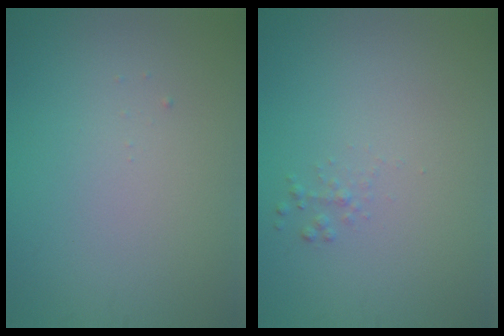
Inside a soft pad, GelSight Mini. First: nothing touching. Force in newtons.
{"total": 0.6, "press": 0.6, "slide": 0.0}